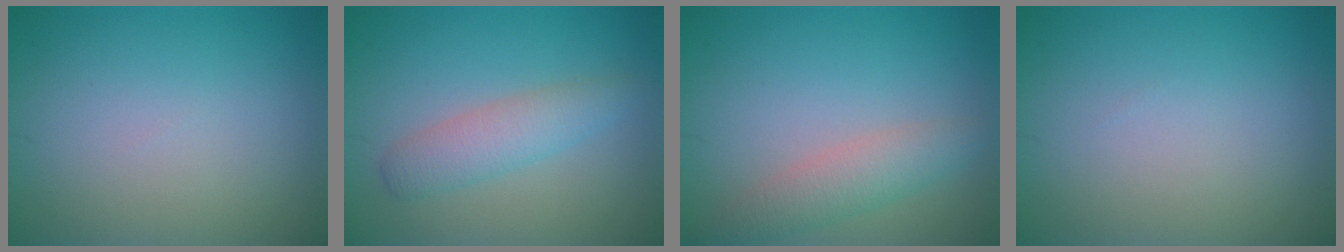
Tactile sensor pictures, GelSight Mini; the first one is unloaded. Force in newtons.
{"total": 3.1, "press": 3.1, "slide": 0.1}
{"total": 2.9, "press": 2.9, "slide": 0.2}
{"total": 0.0}